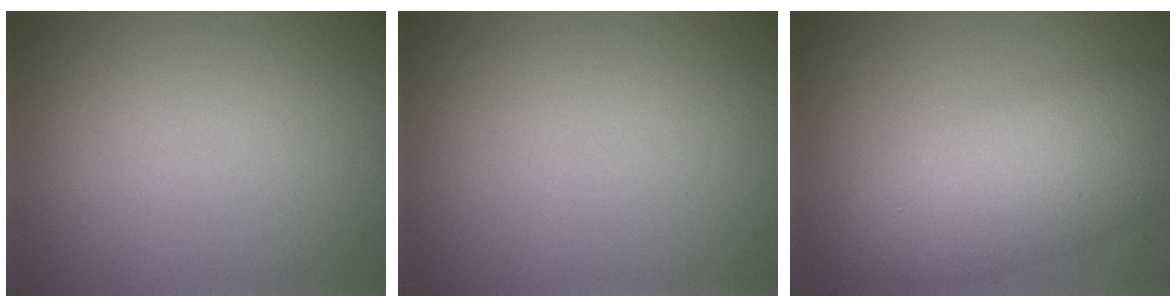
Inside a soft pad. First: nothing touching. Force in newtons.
{"total": 0.0}
{"total": 7.5, "press": 7.5, "slide": 0.2}